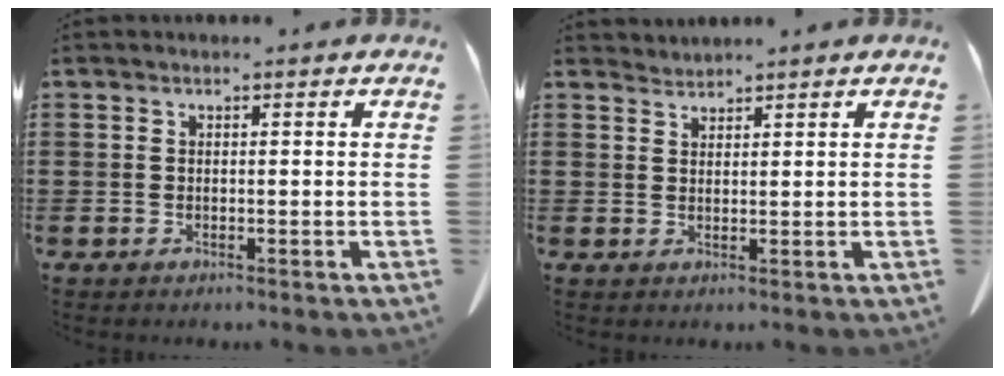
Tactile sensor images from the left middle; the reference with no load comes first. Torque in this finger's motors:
{"motor_torque": [-0.21, 0.19, -0.03, -0.02]}